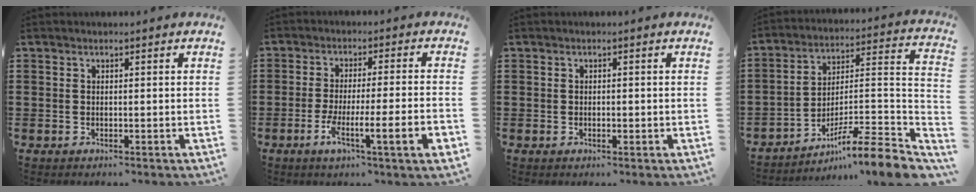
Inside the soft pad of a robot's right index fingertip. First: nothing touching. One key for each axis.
{"total": 7.7, "fx": -3.4, "fy": 0.5, "fz": 6.8, "tx": -0.126, "ty": -0.011, "tz": -0.065}
{"total": 0.7, "fx": -0.2, "fy": 0.5, "fz": 0.5, "tx": -0.011, "ty": 0.001, "tz": -0.003}
{"total": 8.0, "fx": -6.2, "fy": -0.1, "fz": 5.0, "tx": -0.075, "ty": -0.017, "tz": -0.127}